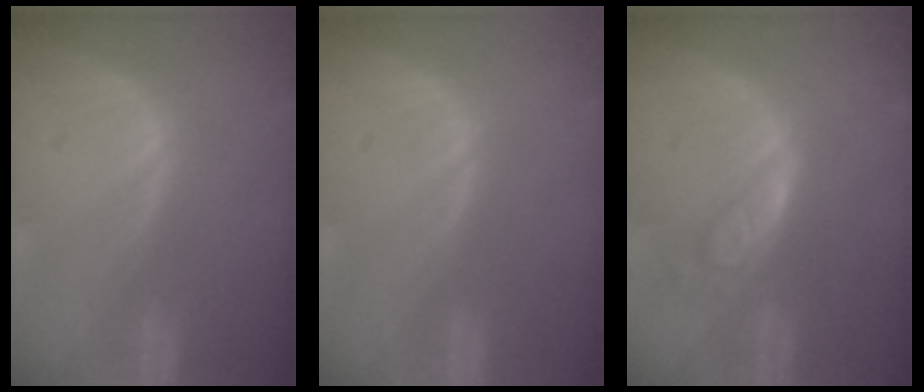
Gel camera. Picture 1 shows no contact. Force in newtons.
{"total": 0.0}
{"total": 5.4, "press": 4.7, "slide": 2.8}